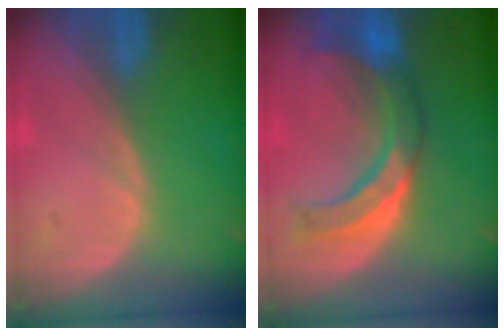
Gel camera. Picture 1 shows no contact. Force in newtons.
{"total": 7.9, "press": 7.9, "slide": 0.2}